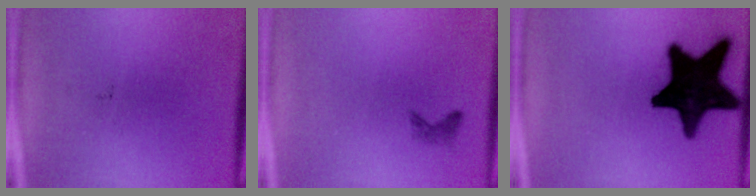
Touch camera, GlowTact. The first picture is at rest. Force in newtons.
{"total": 0.8}
{"total": 19.3}